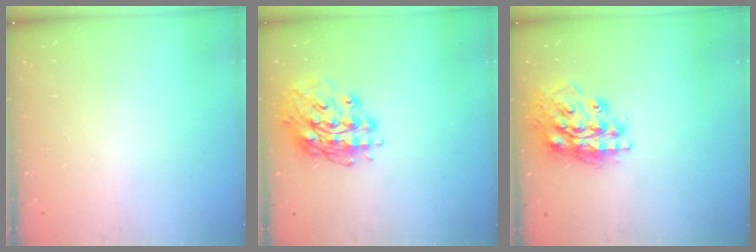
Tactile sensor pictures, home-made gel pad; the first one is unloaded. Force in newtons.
{"total": 15.3, "press": 15.3, "slide": 0.8}
{"total": 17.0, "press": 16.9, "slide": 2.3}